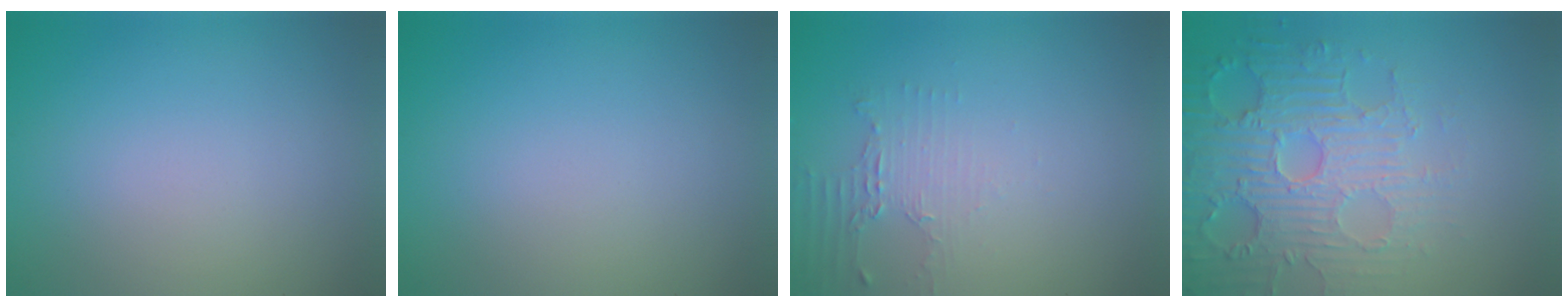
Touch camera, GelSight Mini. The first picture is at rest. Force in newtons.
{"total": 0.0}
{"total": 2.0, "press": 1.5, "slide": 1.3}
{"total": 5.5, "press": 5.1, "slide": 2.0}